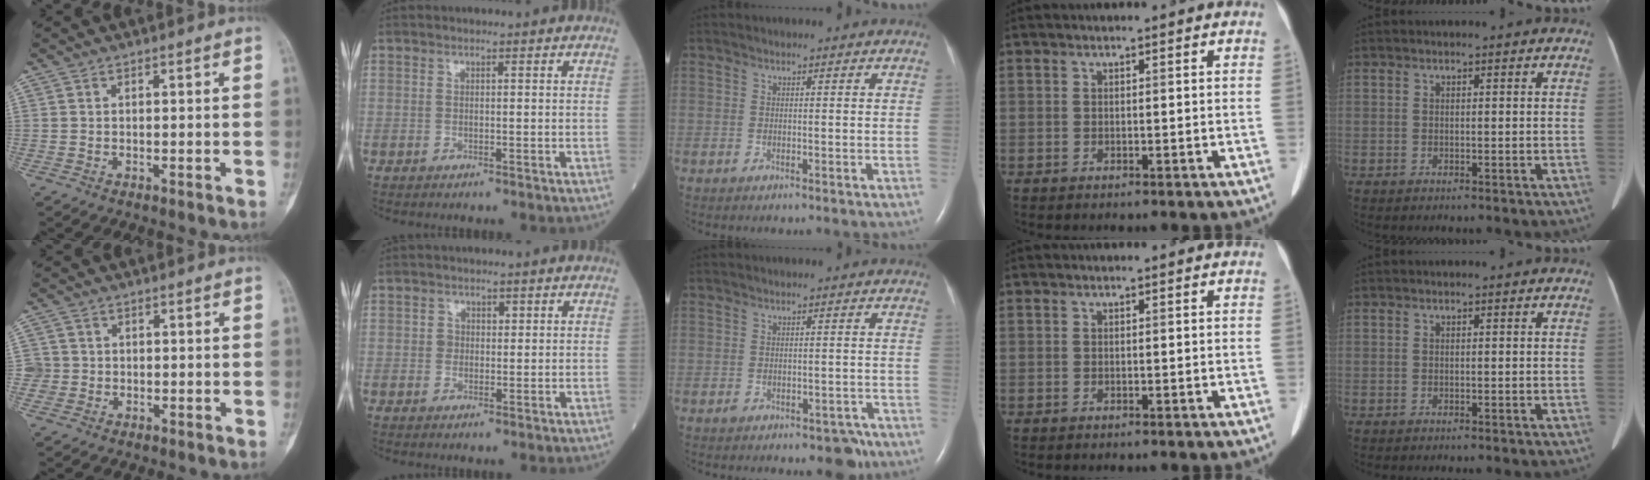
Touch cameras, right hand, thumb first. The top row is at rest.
{"thumb": {"total": 2.7, "force": [-0.3, 2.7, 0.0], "torque": [0.020, 0.008, -0.008]}, "index": {"total": 1.9, "force": [0.4, 1.7, 0.7], "torque": [-0.011, 0.006, 0.006]}, "middle": {"total": 4.0, "force": [-2.8, 2.2, 1.8], "torque": [-0.009, 0.008, -0.029]}}